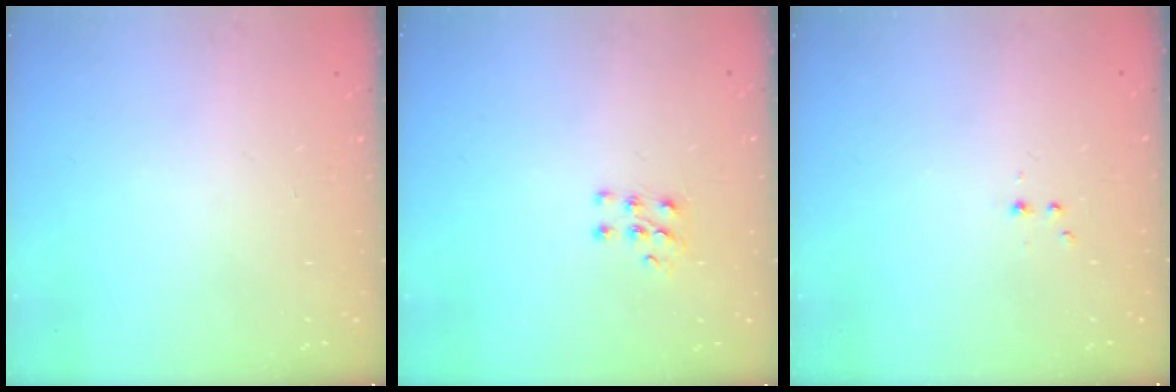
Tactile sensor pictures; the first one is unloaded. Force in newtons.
{"total": 5.5, "press": 5.4, "slide": 1.1}
{"total": 2.2, "press": 1.9, "slide": 1.0}